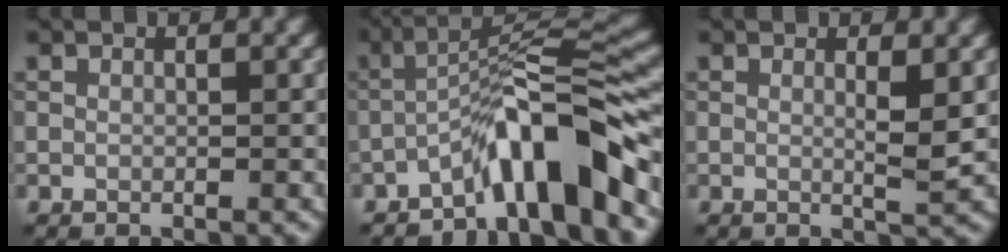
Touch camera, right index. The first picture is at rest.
{"total": 8.0, "force": [-4.9, 1.1, 6.2], "torque": [-0.096, 0.023, -0.089]}
{"total": 2.2, "force": [0.4, 0.2, 2.1], "torque": [-0.032, -0.004, 0.004]}